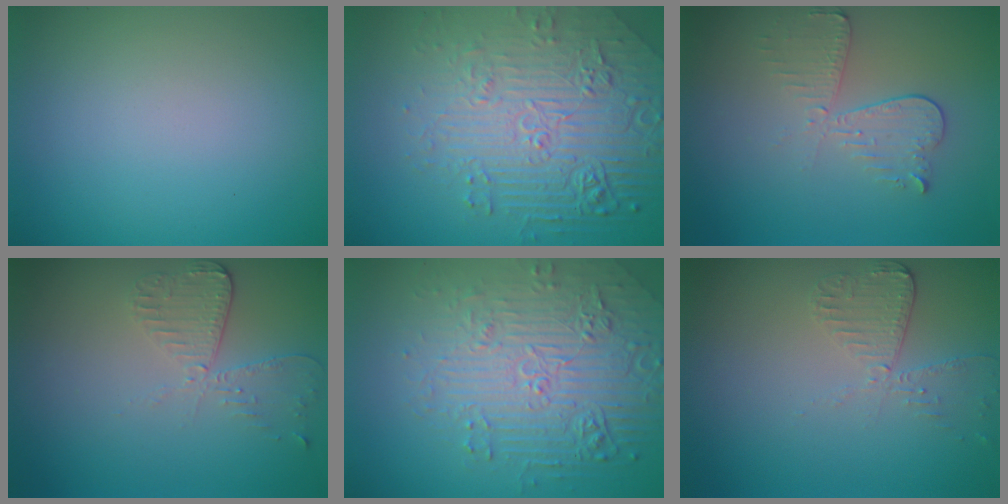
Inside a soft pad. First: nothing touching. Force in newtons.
{"total": 8.6, "press": 6.0, "slide": 6.1}
{"total": 3.1, "press": 2.7, "slide": 1.6}
{"total": 2.9, "press": 2.6, "slide": 1.4}
{"total": 7.2, "press": 5.4, "slide": 4.8}
{"total": 2.0, "press": 1.9, "slide": 0.6}